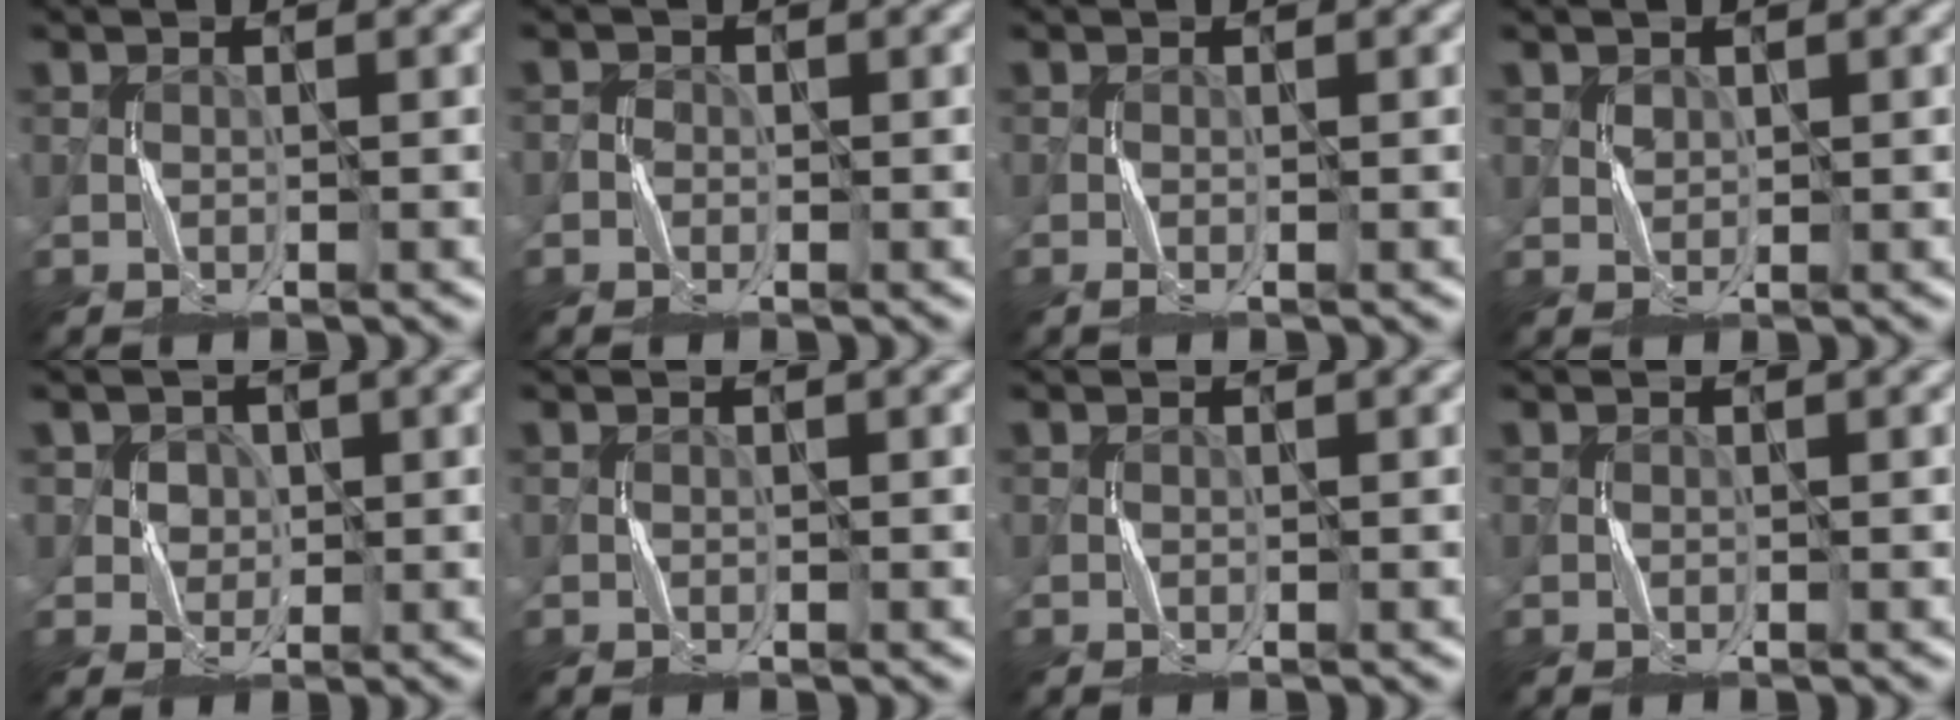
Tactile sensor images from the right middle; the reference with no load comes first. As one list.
[{"total": 1.2, "force": [-0.5, 1.0, -0.1], "torque": [0.004, 0.004, -0.012]}, {"total": 0.7, "force": [-0.4, 0.1, 0.6], "torque": [-0.017, -0.001, -0.008]}, {"total": 0.9, "force": [0.6, 0.7, -0.1], "torque": [-0.003, 0.002, 0.016]}, {"total": 3.7, "force": [1.8, 3.2, 0.7], "torque": [-0.026, 0.005, 0.030]}, {"total": 0.0}, {"total": 0.0}, {"total": 0.0}]